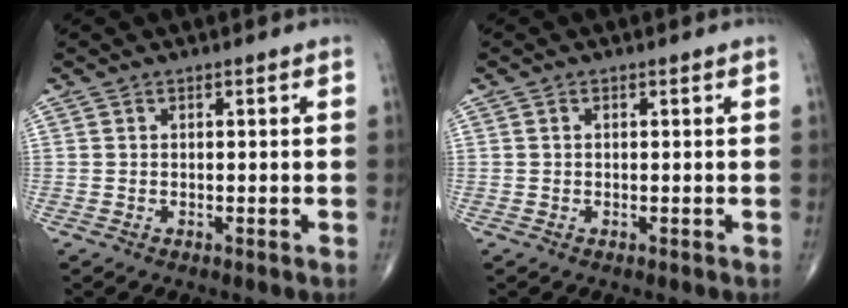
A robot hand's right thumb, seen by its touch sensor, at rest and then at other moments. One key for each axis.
{"total": 0.0}